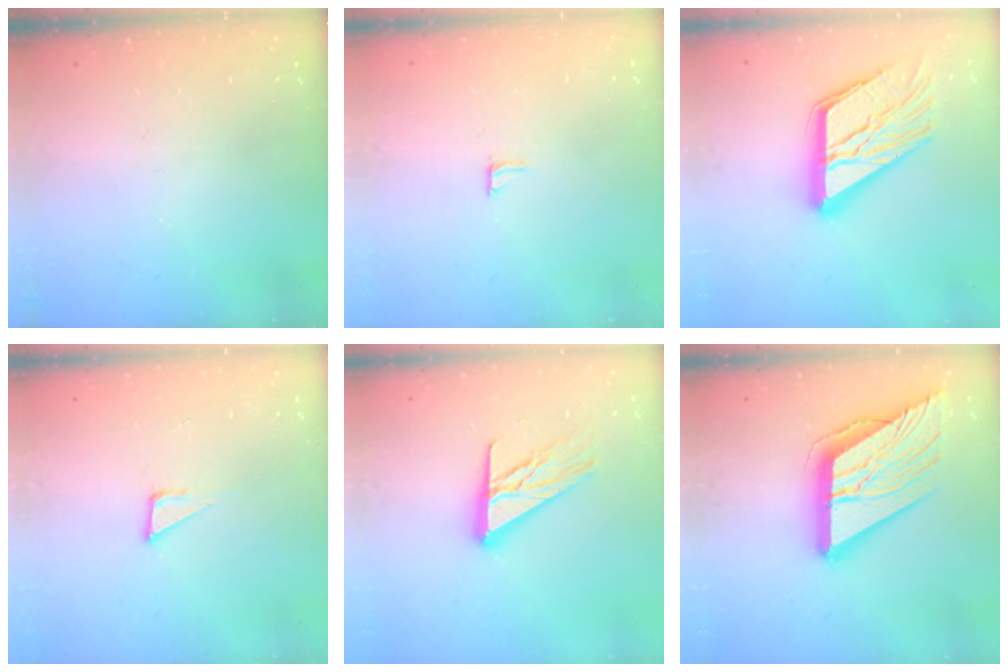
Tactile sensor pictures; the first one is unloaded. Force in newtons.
{"total": 4.2, "press": 4.2, "slide": 0.4}
{"total": 18.9, "press": 18.8, "slide": 1.9}
{"total": 5.8, "press": 5.8, "slide": 0.2}
{"total": 13.8, "press": 13.8, "slide": 1.1}
{"total": 24.5, "press": 24.3, "slide": 3.0}